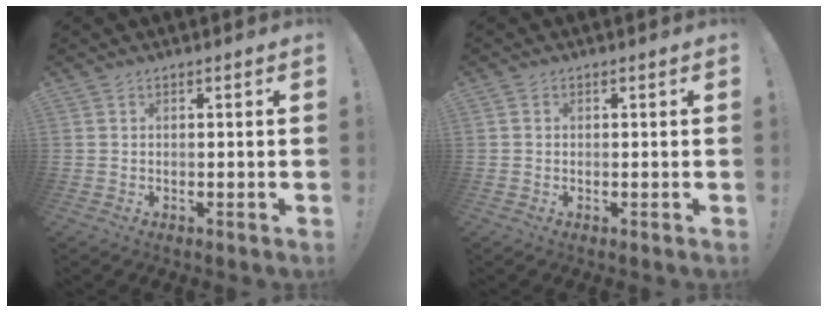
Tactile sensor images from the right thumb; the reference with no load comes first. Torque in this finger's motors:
{"motor_torque": [-0.20, -0.05, 0.03, -0.08, 0.09]}